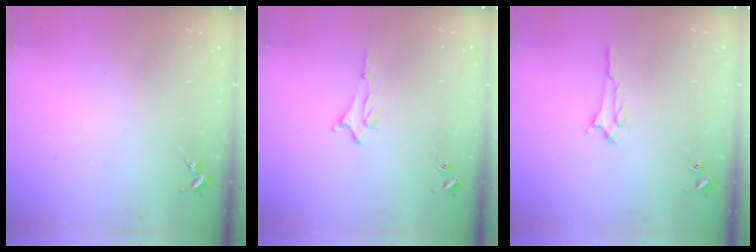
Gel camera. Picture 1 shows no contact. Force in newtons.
{"total": 1.5, "press": 1.5, "slide": 0.2}
{"total": 1.5, "press": 1.5, "slide": 0.2}